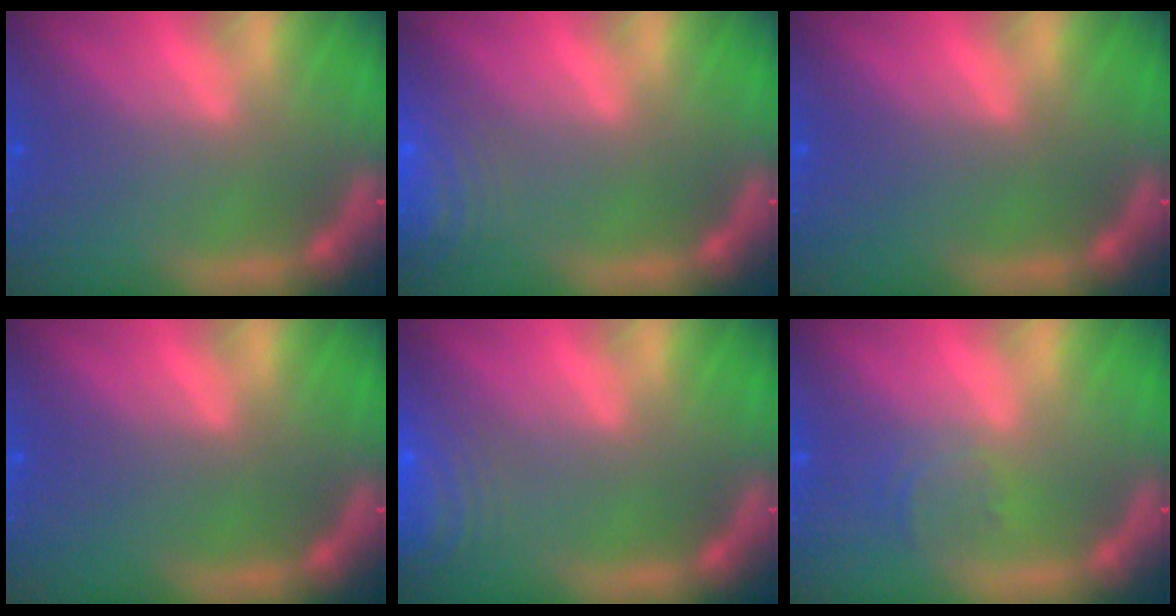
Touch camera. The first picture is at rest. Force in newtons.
{"total": 8.0}
{"total": 0.0}
{"total": 0.0}
{"total": 8.5}
{"total": 1.9}